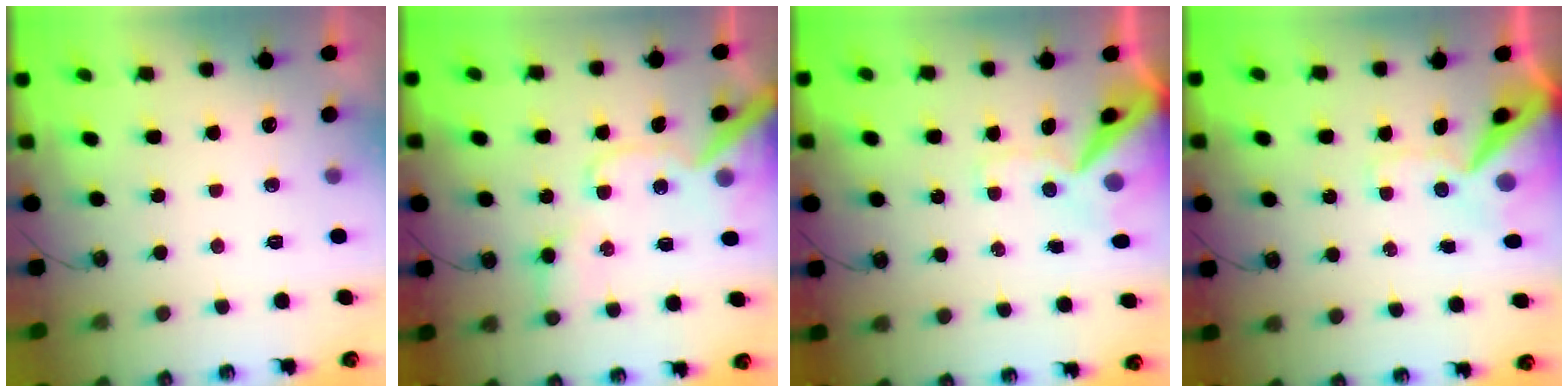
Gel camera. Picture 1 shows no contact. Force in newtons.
{"total": 15.5, "press": 15.3, "slide": 2.1}
{"total": 13.7, "press": 13.5, "slide": 2.0}
{"total": 13.7, "press": 13.5, "slide": 2.0}